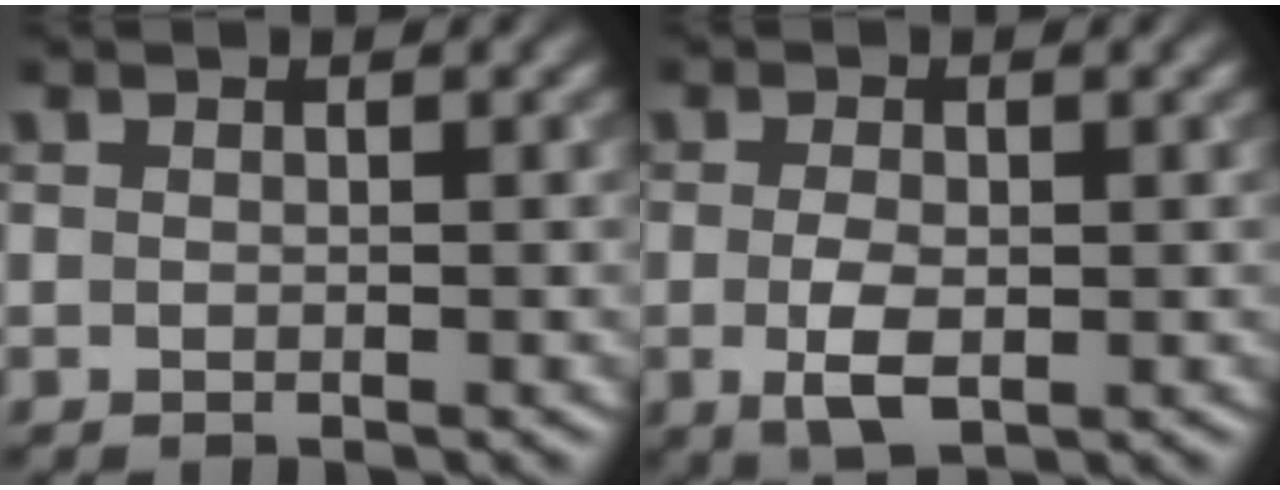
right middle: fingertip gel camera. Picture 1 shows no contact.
{"total": 3.1, "force": [-0.6, 1.5, 2.7], "torque": [-0.058, -0.008, -0.008]}